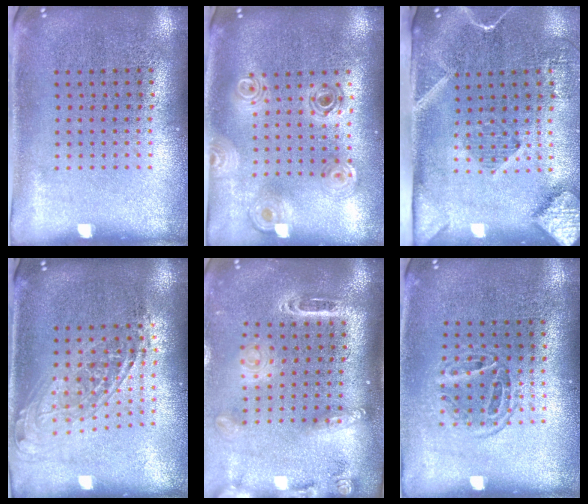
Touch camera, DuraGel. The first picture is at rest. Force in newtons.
{"total": 1.0, "press": 0.9, "slide": 0.2}
{"total": 2.9, "press": 2.1, "slide": 1.9}
{"total": 1.6, "press": 1.3, "slide": 0.9}
{"total": 2.5, "press": 1.8, "slide": 1.7}
{"total": 1.2, "press": 1.0, "slide": 0.6}